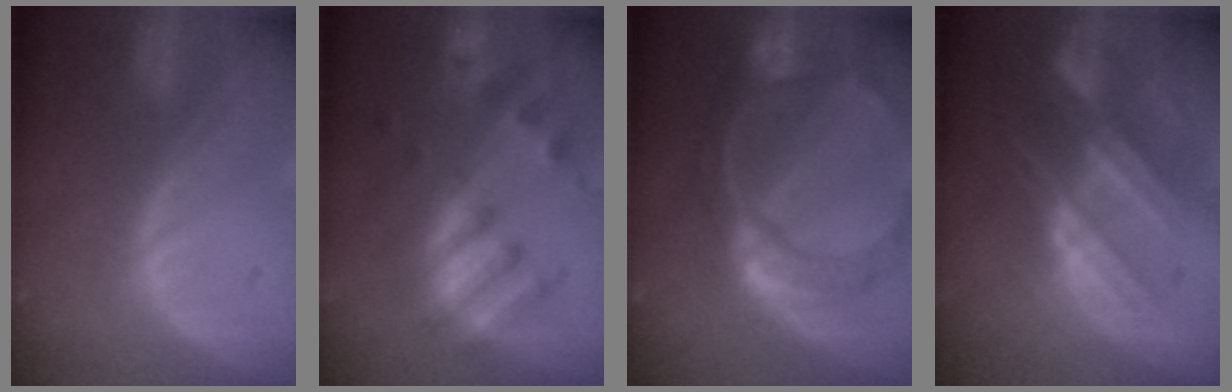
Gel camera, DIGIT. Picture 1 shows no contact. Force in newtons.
{"total": 8.1, "press": 7.7, "slide": 2.7}
{"total": 11.0, "press": 9.3, "slide": 5.9}
{"total": 9.0, "press": 7.9, "slide": 4.2}